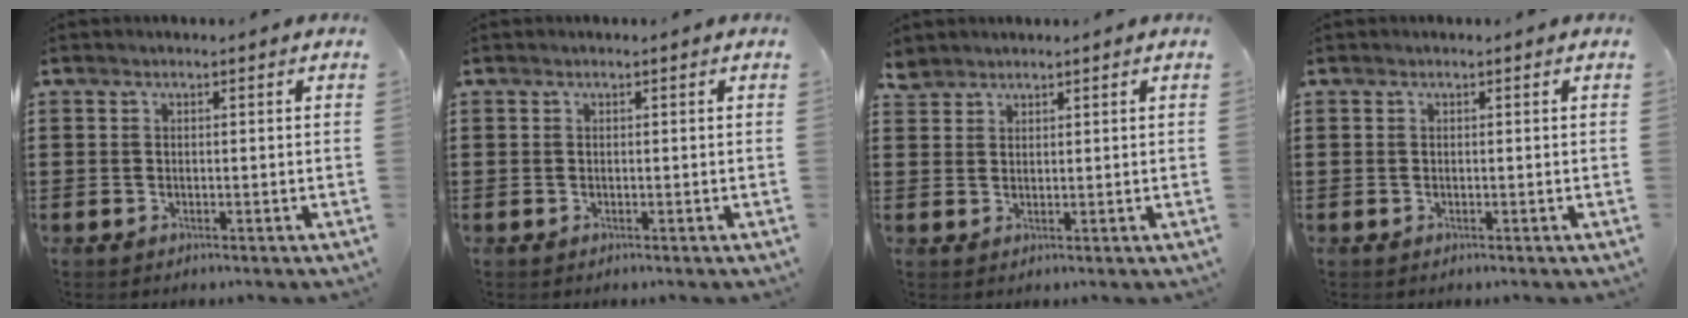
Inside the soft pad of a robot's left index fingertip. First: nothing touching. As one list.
[{"total": 0.0}, {"total": 2.2, "force": [2.0, 0.8, 0.2], "torque": [-0.010, 0.003, 0.041]}, {"total": 0.0}]